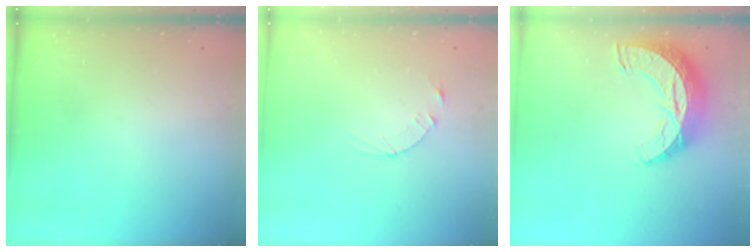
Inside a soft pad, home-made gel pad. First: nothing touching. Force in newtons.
{"total": 2.5, "press": 2.5, "slide": 0.3}
{"total": 12.7, "press": 12.7, "slide": 0.8}